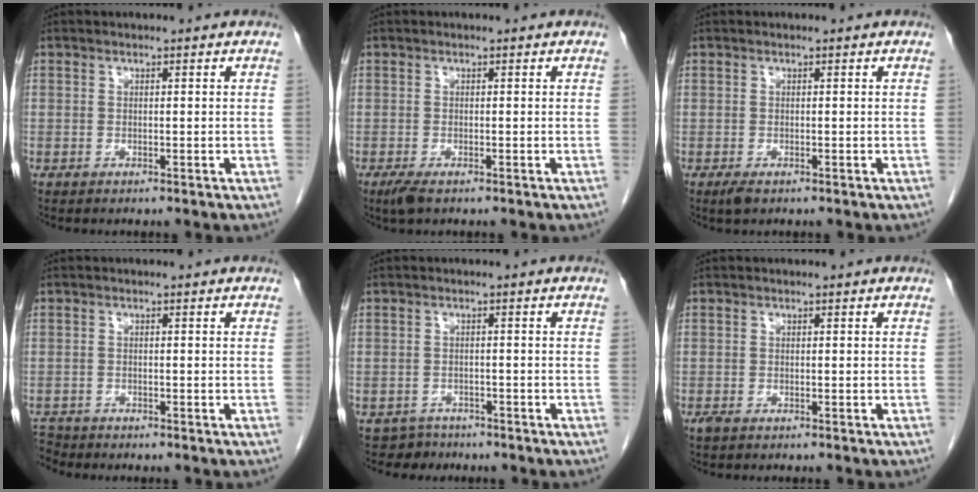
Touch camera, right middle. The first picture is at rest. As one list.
[{"total": 2.2, "force": [-1.4, 0.6, 1.5], "torque": [-0.036, -0.007, -0.025]}, {"total": 1.5, "force": [-0.9, 0.6, 1.0], "torque": [-0.023, -0.003, -0.013]}, {"total": 2.5, "force": [-2.4, 0.4, -0.4], "torque": [0.002, -0.012, -0.045]}, {"total": 2.8, "force": [-2.2, 1.5, -0.9], "torque": [0.014, 0.005, -0.036]}, {"total": 1.2, "force": [-0.9, 0.4, 0.7], "torque": [-0.017, -0.003, -0.015]}]